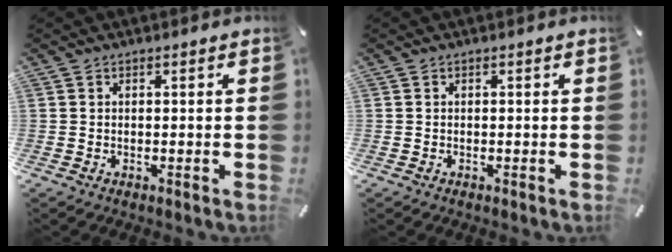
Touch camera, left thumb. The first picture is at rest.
{"total": 0.0}